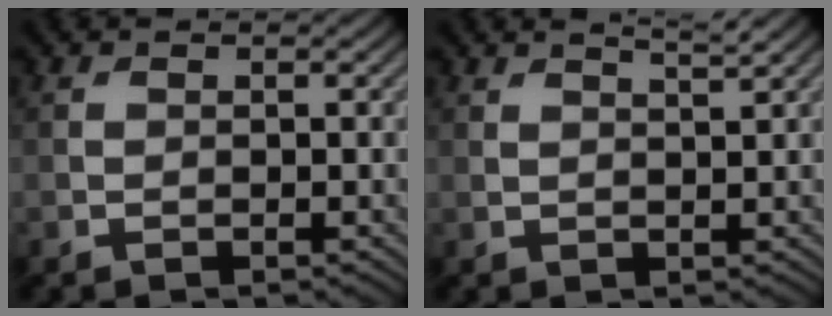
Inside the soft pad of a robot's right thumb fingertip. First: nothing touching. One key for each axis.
{"total": 2.5, "fx": 1.9, "fy": 0.4, "fz": 1.5, "tx": -0.019, "ty": 0.006, "tz": 0.024}